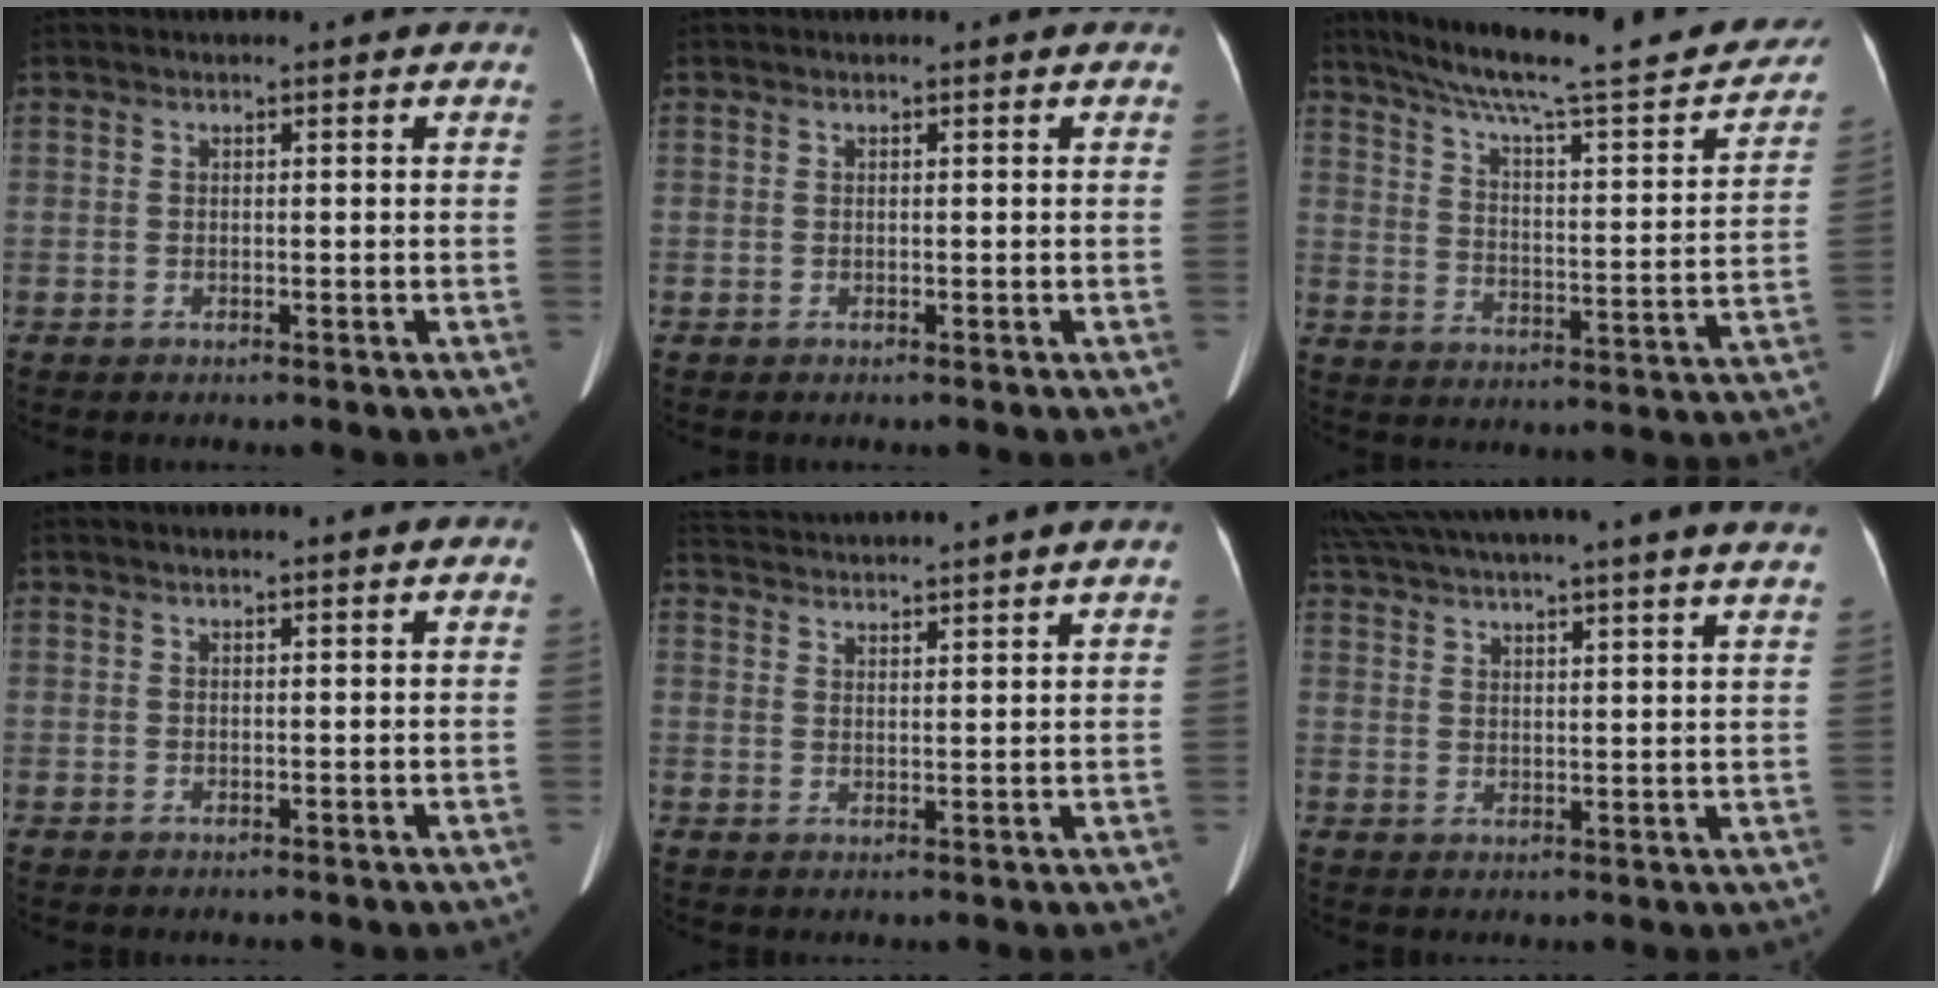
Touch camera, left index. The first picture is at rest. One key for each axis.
{"total": 0.0}
{"total": 27.4, "fx": 23.5, "fy": 3.1, "fz": 13.7, "tx": -0.211, "ty": -0.022, "tz": 0.312}
{"total": 2.2, "fx": 2.0, "fy": -0.1, "fz": 1.0, "tx": -0.013, "ty": 0.015, "tz": 0.025}
{"total": 15.4, "fx": 14.5, "fy": -1.1, "fz": 5.0, "tx": -0.105, "ty": 0.008, "tz": 0.209}
{"total": 29.4, "fx": 26.3, "fy": 0.9, "fz": 13.2, "tx": -0.236, "ty": -0.013, "tz": 0.344}